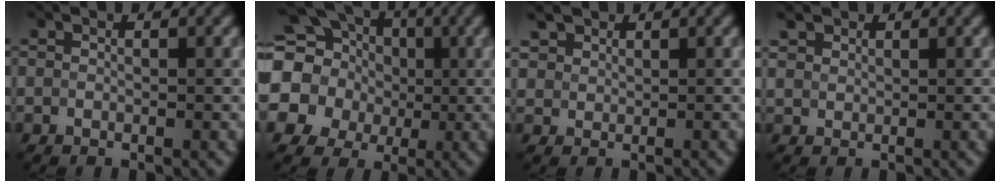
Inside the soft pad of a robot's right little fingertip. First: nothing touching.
{"total": 16.4, "force": [2.0, 15.0, 6.2], "torque": [-0.186, 0.016, -0.012]}
{"total": 2.9, "force": [2.2, 1.7, 0.8], "torque": [-0.031, 0.006, 0.048]}
{"total": 1.6, "force": [1.2, 0.9, 0.5], "torque": [-0.020, 0.006, 0.025]}